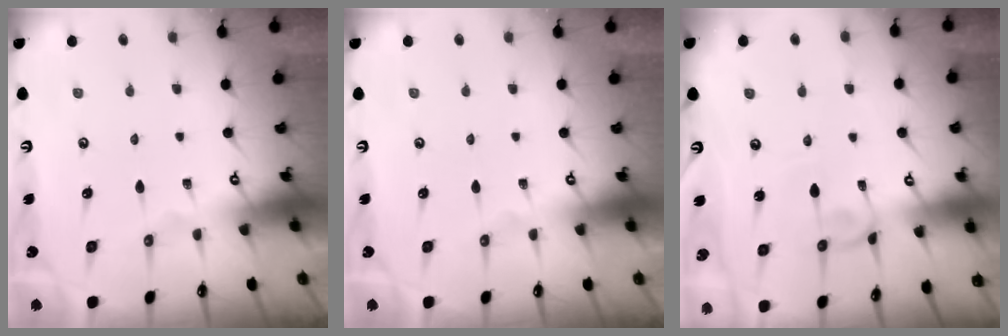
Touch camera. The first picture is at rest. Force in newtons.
{"total": 0.0}
{"total": 0.6, "press": 0.5, "slide": 0.3}